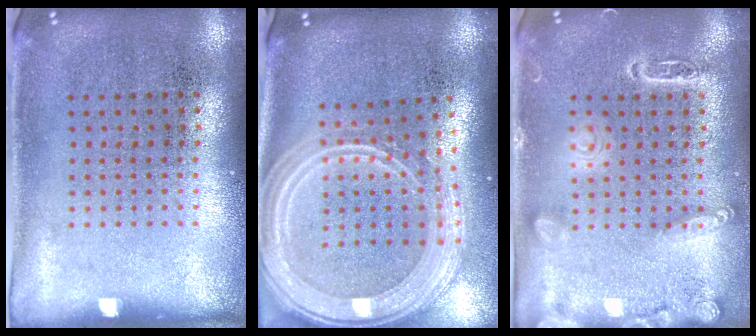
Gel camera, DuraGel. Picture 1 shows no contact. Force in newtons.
{"total": 3.3, "press": 2.6, "slide": 2.0}
{"total": 2.8, "press": 2.8, "slide": 0.2}